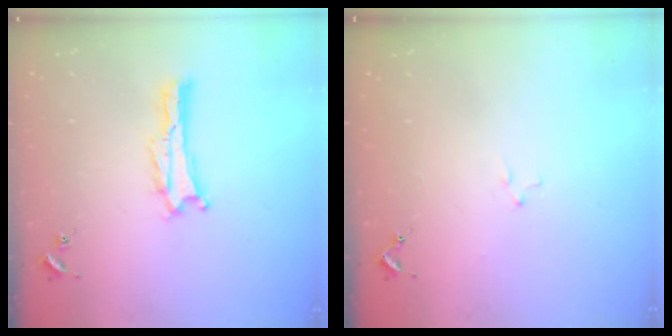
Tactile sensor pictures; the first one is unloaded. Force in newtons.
{"total": 0.8, "press": 0.8, "slide": 0.2}